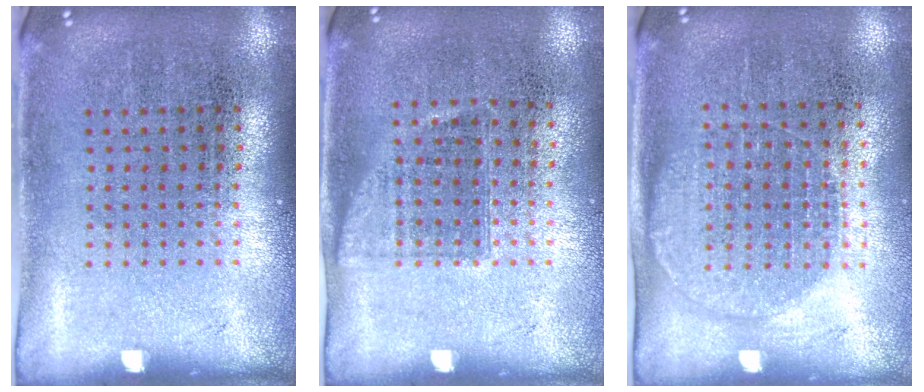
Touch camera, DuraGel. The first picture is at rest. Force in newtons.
{"total": 0.9, "press": 0.8, "slide": 0.5}
{"total": 1.3, "press": 1.2, "slide": 0.5}